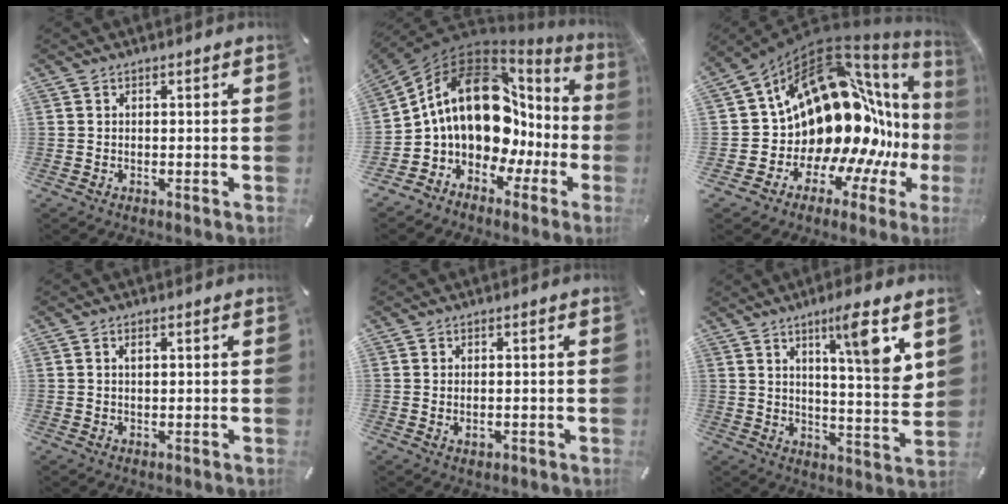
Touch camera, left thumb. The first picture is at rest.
{"total": 20.2, "force": [4.4, 13.8, 14.1], "torque": [-0.262, -0.031, 0.084]}
{"total": 19.5, "force": [2.9, 12.5, 14.8], "torque": [-0.181, -0.108, 0.097]}
{"total": 1.6, "force": [0.5, 1.0, 1.1], "torque": [-0.016, 0.001, 0.006]}
{"total": 1.4, "force": [0.0, 0.8, 1.1], "torque": [-0.016, -0.003, -0.002]}
{"total": 10.8, "force": [6.3, 0.6, 8.8], "torque": [-0.135, -0.041, 0.095]}